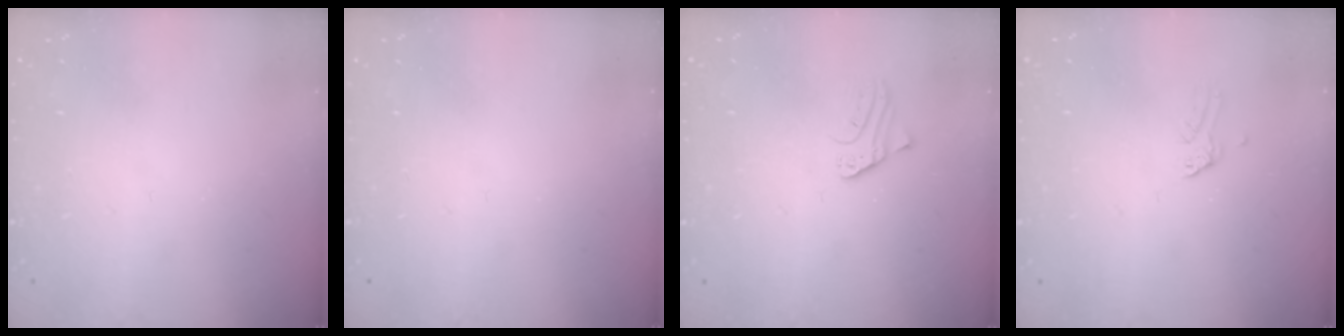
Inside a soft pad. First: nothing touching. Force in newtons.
{"total": 0.0}
{"total": 1.9, "press": 1.9, "slide": 0.3}
{"total": 0.0}